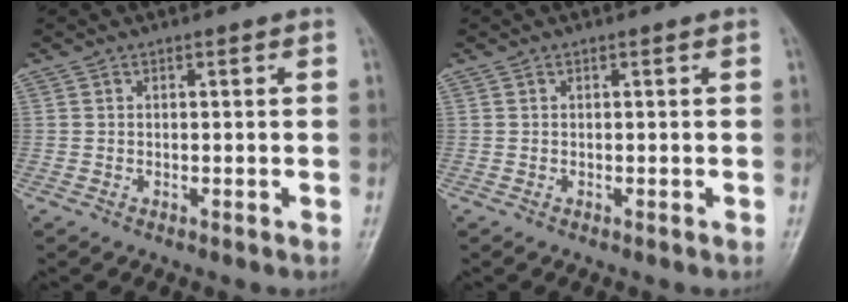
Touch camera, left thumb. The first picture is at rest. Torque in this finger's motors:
{"motor_torque": [0.00, 0.00, 0.00, 0.00, 0.00]}